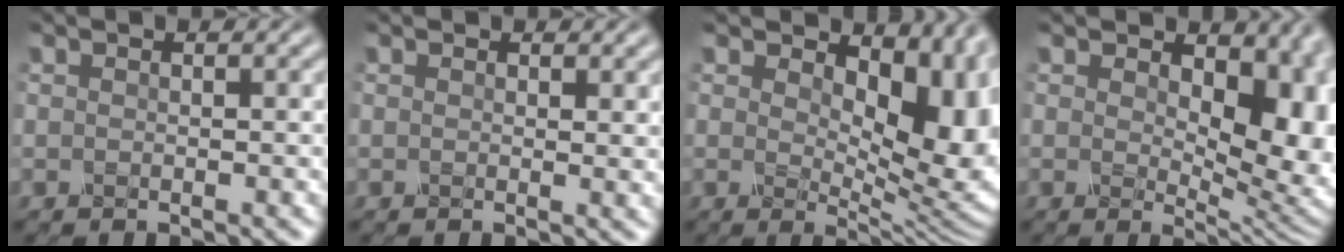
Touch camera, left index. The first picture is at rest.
{"total": 0.8, "force": [0.5, 0.2, 0.6], "torque": [-0.005, -0.004, 0.009]}
{"total": 9.2, "force": [2.5, 4.8, 7.5], "torque": [-0.117, -0.015, 0.040]}
{"total": 8.1, "force": [1.5, 4.5, 6.5], "torque": [-0.094, -0.013, 0.024]}